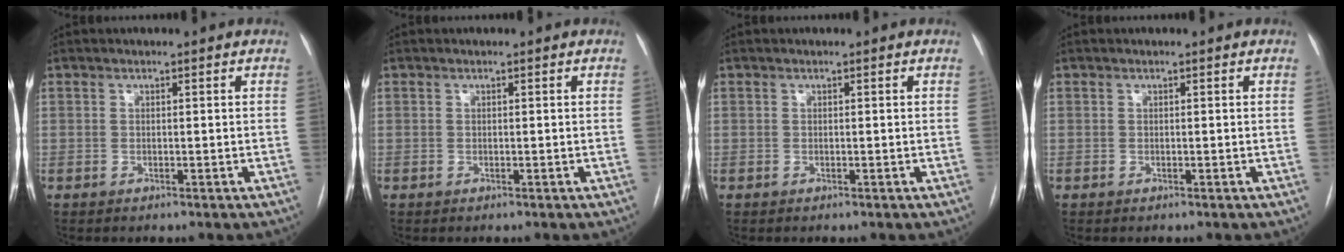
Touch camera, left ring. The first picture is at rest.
{"total": 0.0}
{"total": 0.0}
{"total": 0.0}